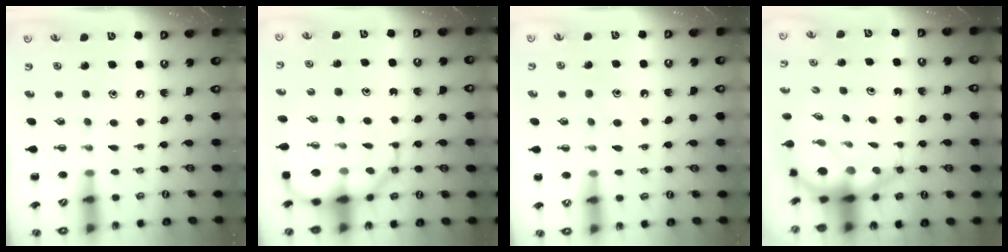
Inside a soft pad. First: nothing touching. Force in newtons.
{"total": 10.7, "press": 10.2, "slide": 3.1}
{"total": 9.1, "press": 9.0, "slide": 1.4}
{"total": 8.3, "press": 8.0, "slide": 2.1}